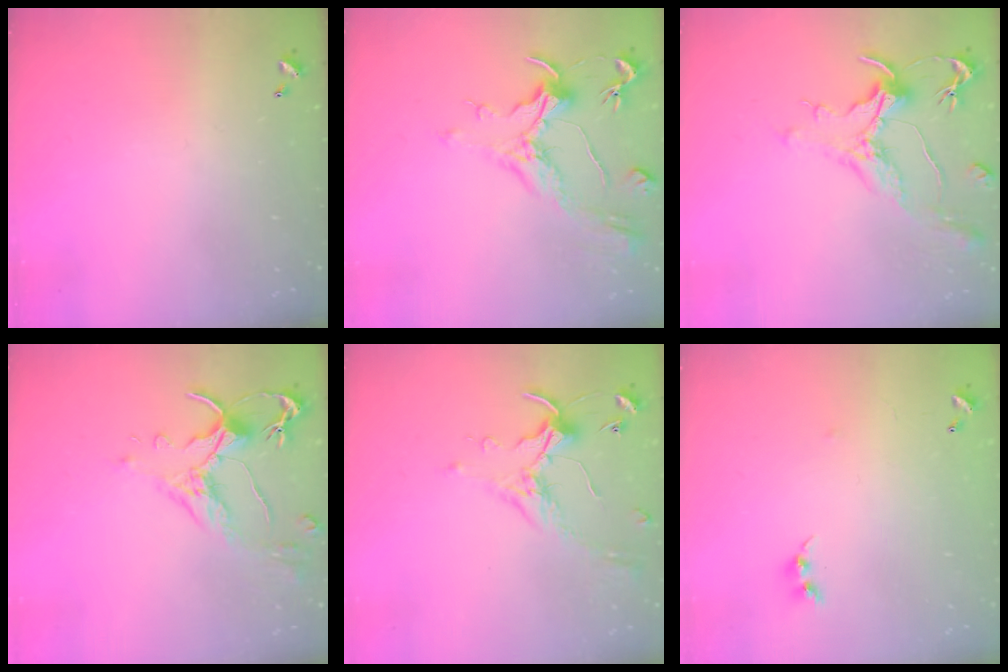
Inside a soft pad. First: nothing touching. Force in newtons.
{"total": 1.1, "press": 0.1, "slide": 1.1}
{"total": 1.3, "press": 1.1, "slide": 0.7}
{"total": 2.5, "press": 2.1, "slide": 1.4}
{"total": 0.7, "press": 0.6, "slide": 0.4}
{"total": 6.7, "press": 6.7, "slide": 0.3}